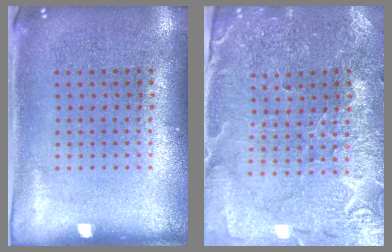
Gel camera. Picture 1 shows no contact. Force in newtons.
{"total": 1.5, "press": 1.5, "slide": 0.1}